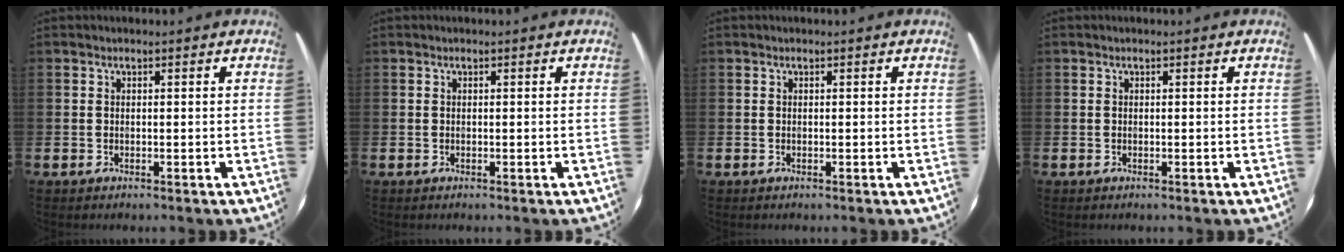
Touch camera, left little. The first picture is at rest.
{"total": 0.0}
{"total": 0.0}
{"total": 0.0}